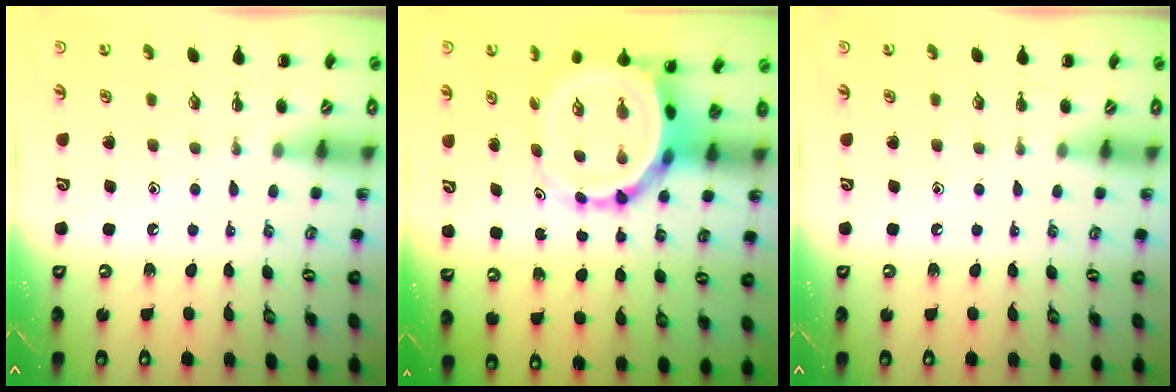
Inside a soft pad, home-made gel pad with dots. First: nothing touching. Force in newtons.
{"total": 7.3, "press": 6.9, "slide": 2.5}
{"total": 0.0}